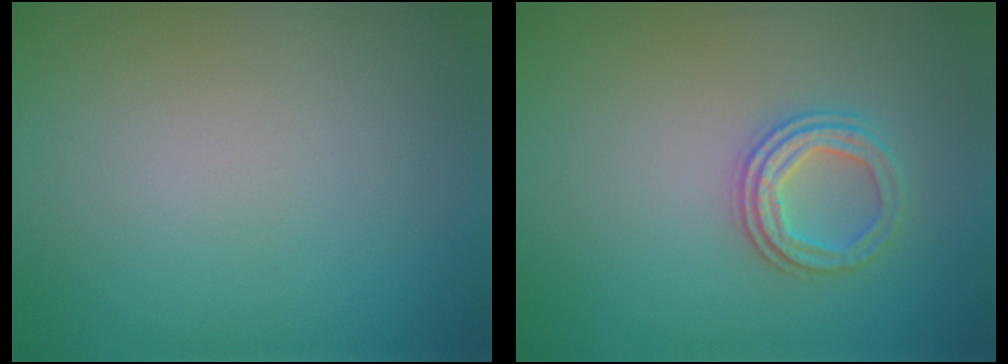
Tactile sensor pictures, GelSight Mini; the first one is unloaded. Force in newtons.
{"total": 2.5, "press": 2.4, "slide": 0.9}